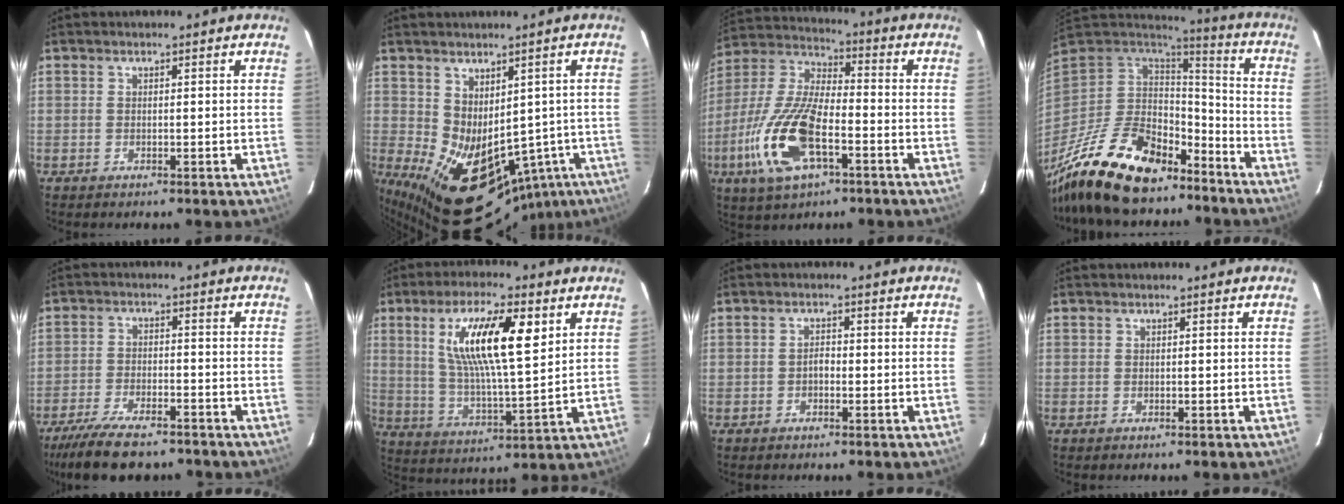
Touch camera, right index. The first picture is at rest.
{"total": 19.1, "force": [-6.1, 13.4, 12.1], "torque": [-0.211, -0.019, -0.040]}
{"total": 18.0, "force": [-6.8, 7.5, 14.9], "torque": [-0.328, -0.012, -0.134]}
{"total": 24.7, "force": [-17.5, 11.2, 13.4], "torque": [-0.276, -0.014, -0.278]}
{"total": 13.3, "force": [-10.8, 4.1, 6.6], "torque": [-0.151, -0.023, -0.181]}
{"total": 15.7, "force": [5.9, 4.0, 14.0], "torque": [-0.257, 0.004, 0.109]}
{"total": 1.3, "force": [-0.6, 0.8, 0.8], "torque": [-0.015, 0.006, -0.012]}
{"total": 0.0}